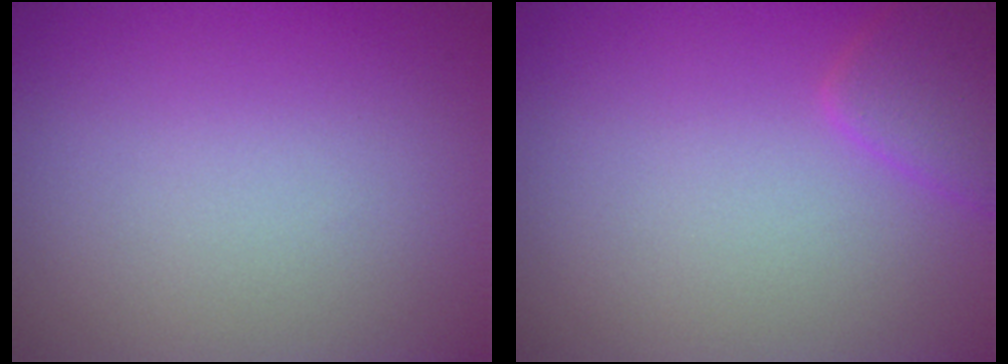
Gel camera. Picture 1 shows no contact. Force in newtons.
{"total": 2.3, "press": 2.3, "slide": 0.2}